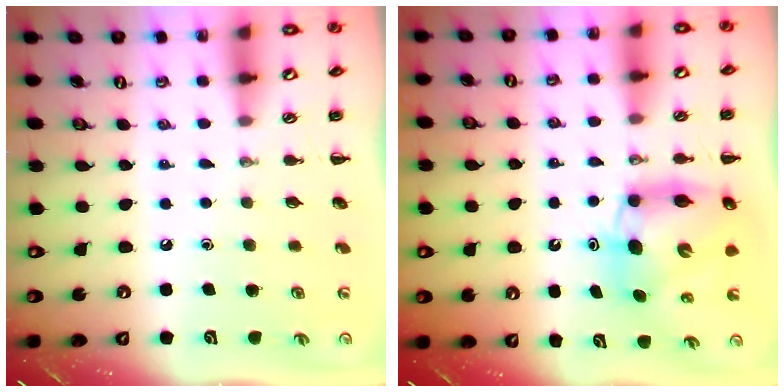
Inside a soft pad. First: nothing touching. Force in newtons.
{"total": 7.3, "press": 7.0, "slide": 2.1}